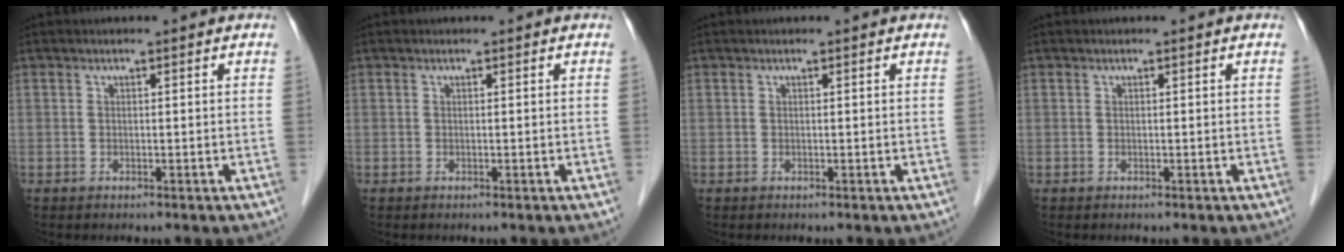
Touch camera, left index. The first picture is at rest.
{"total": 0.0}
{"total": 0.0}
{"total": 0.0}